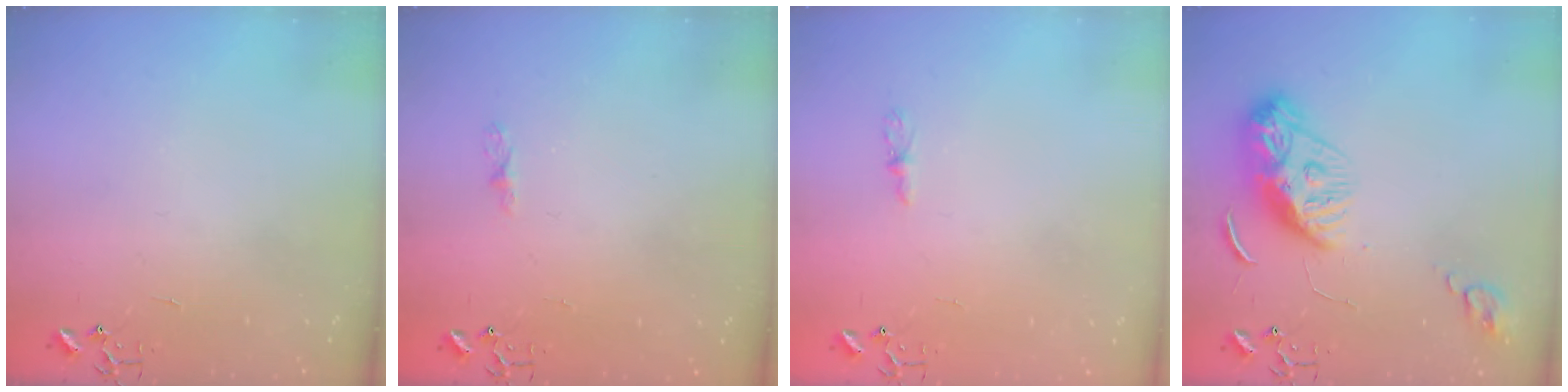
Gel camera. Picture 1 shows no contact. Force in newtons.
{"total": 3.4, "press": 3.4, "slide": 0.5}
{"total": 4.4, "press": 4.3, "slide": 0.5}
{"total": 11.9, "press": 11.9, "slide": 0.9}